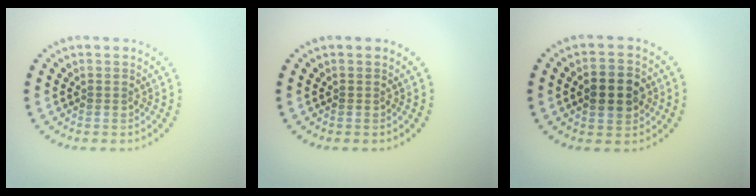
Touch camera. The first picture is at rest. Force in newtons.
{"total": 0.0}
{"total": 4.4, "press": 4.4, "slide": 0.2}